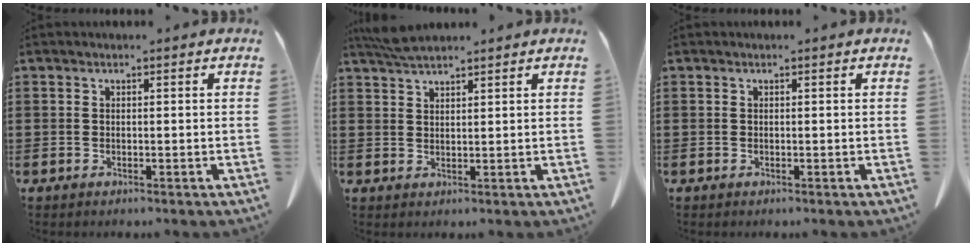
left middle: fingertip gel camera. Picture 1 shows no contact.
{"total": 3.3, "force": [2.9, 0.4, 1.5], "torque": [-0.038, -0.002, 0.056]}
{"total": 0.0}